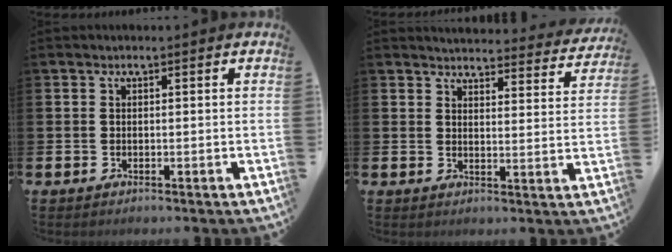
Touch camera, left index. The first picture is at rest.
{"total": 4.1, "force": [4.1, 0.6, 0.3], "torque": [-0.004, -0.039, 0.067]}